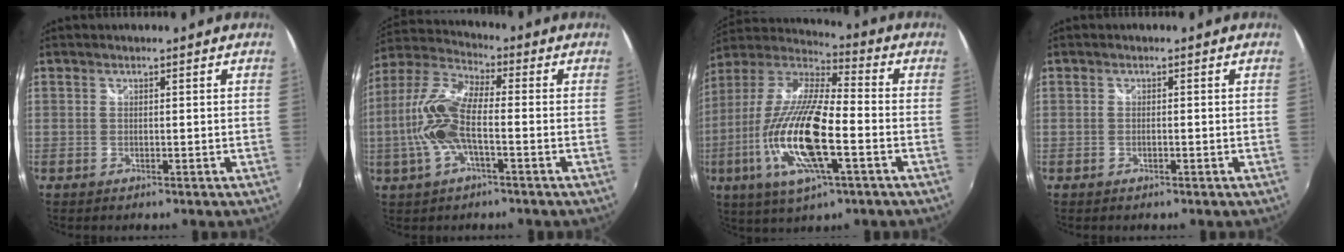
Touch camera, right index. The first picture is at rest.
{"total": 12.6, "force": [-2.5, 4.0, 11.7], "torque": [-0.253, 0.005, -0.053]}
{"total": 20.9, "force": [-6.2, 5.5, 19.2], "torque": [-0.388, -0.025, -0.125]}
{"total": 0.7, "force": [-0.5, 0.2, 0.5], "torque": [-0.011, 0.001, -0.009]}